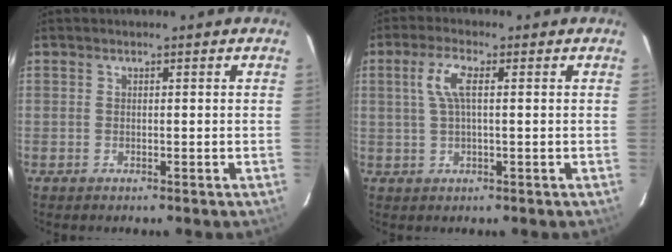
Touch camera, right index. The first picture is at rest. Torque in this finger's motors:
{"motor_torque": [0.46, -0.13, 0.25, 0.10]}